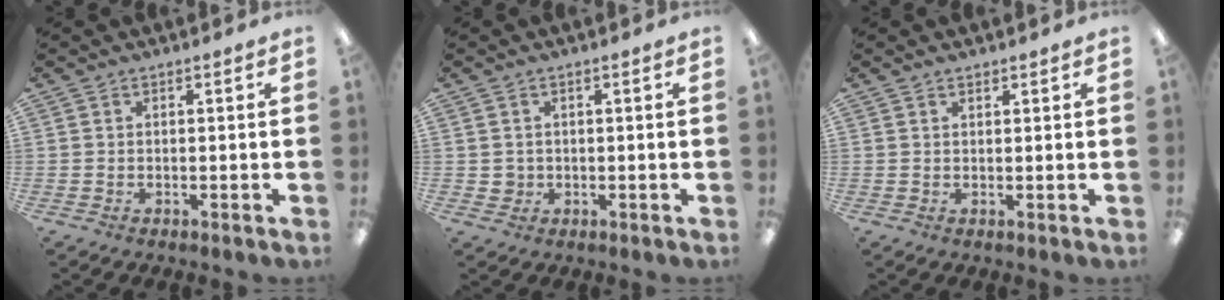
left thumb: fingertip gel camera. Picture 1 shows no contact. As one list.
[{"total": 2.0, "force": [0.5, 1.9, 0.4], "torque": [-0.010, 0.003, 0.007]}, {"total": 1.0, "force": [0.9, 0.4, 0.2], "torque": [-0.005, -0.001, 0.017]}]